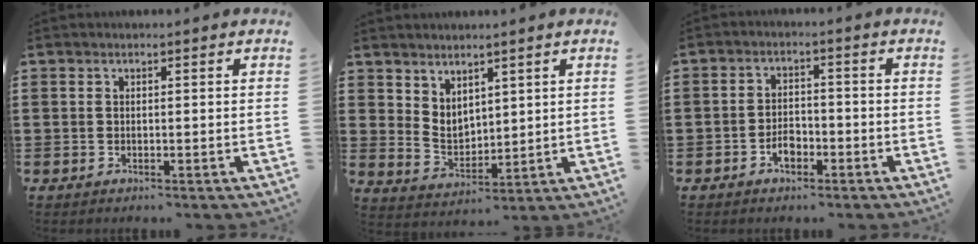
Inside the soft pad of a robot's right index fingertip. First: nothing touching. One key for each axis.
{"total": 4.1, "fx": 3.3, "fy": 2.3, "fz": 0.8, "tx": -0.029, "ty": -0.004, "tz": 0.064}
{"total": 3.3, "fx": -1.7, "fy": 2.0, "fz": 1.9, "tx": -0.037, "ty": 0.003, "tz": -0.033}